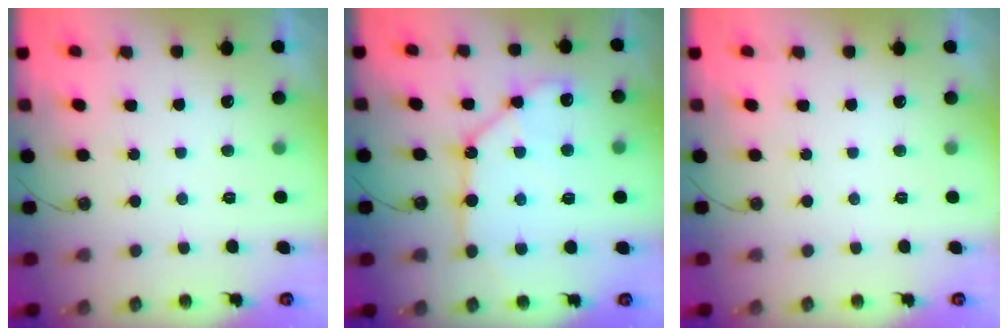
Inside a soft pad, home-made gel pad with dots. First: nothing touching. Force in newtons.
{"total": 12.4, "press": 12.3, "slide": 1.6}
{"total": 0.0}